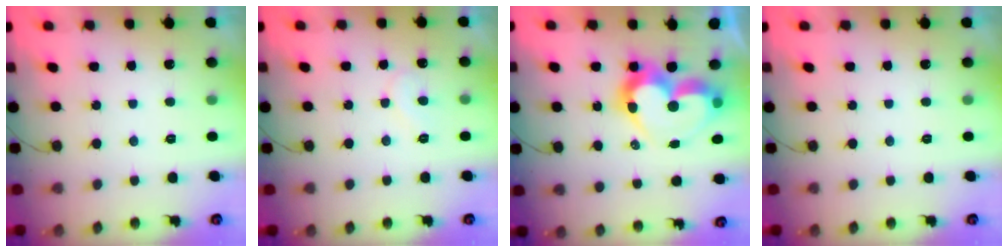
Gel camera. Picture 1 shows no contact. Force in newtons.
{"total": 6.3, "press": 6.3, "slide": 0.6}
{"total": 13.1, "press": 13.1, "slide": 1.3}
{"total": 0.0}